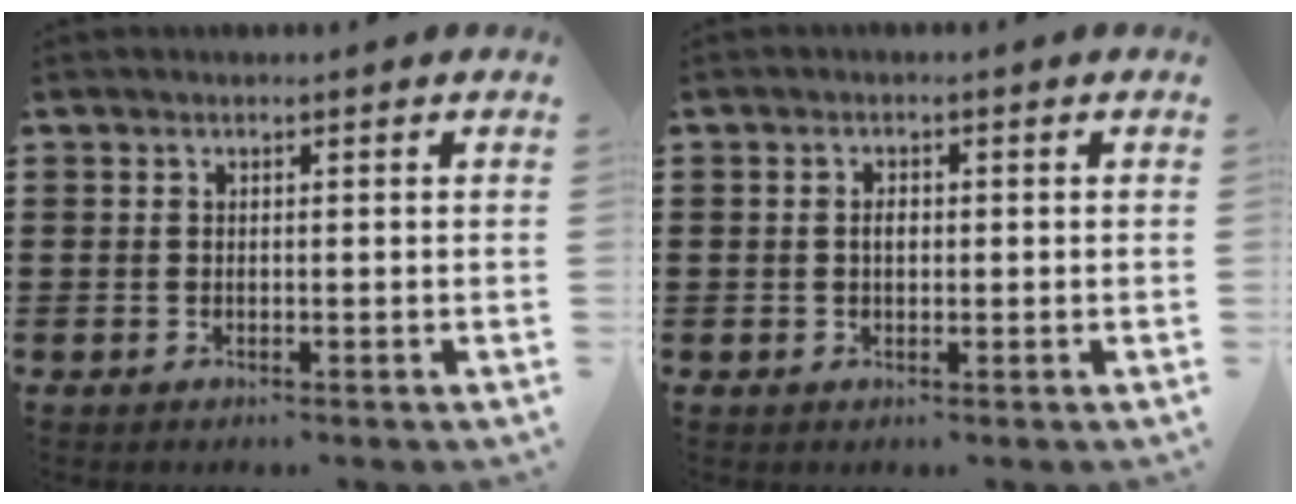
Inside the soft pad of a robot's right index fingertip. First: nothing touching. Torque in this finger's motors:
{"motor_torque": [0.77, 0.58, 0.18, 0.02]}